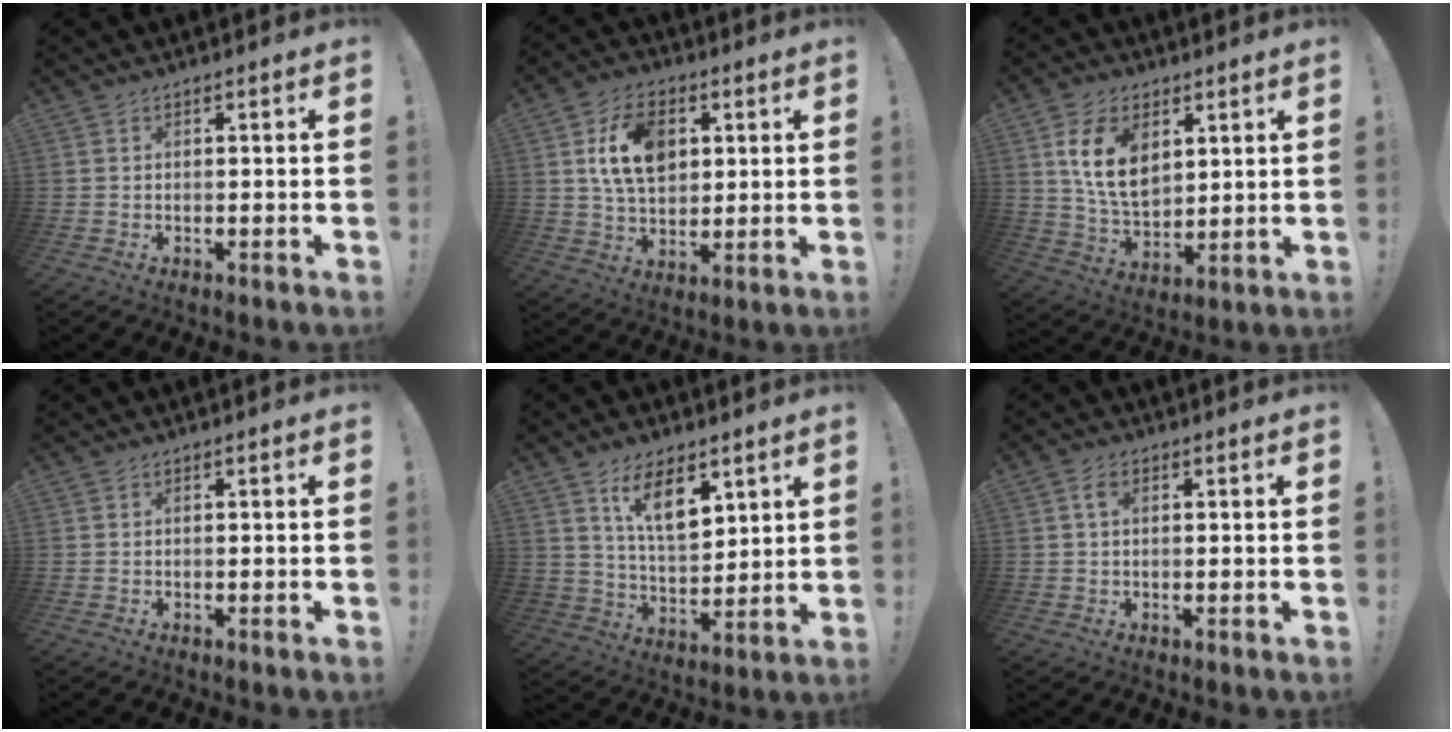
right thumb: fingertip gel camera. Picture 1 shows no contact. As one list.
[{"total": 13.8, "force": [4.0, 9.5, 9.2], "torque": [-0.150, -0.002, 0.071]}, {"total": 14.0, "force": [5.3, 9.4, 8.9], "torque": [-0.162, -0.013, 0.103]}, {"total": 0.0}, {"total": 12.6, "force": [7.6, 6.8, 7.4], "torque": [-0.127, -0.035, 0.144]}, {"total": 2.9, "force": [1.1, 1.6, 2.2], "torque": [-0.037, 0.001, 0.017]}]